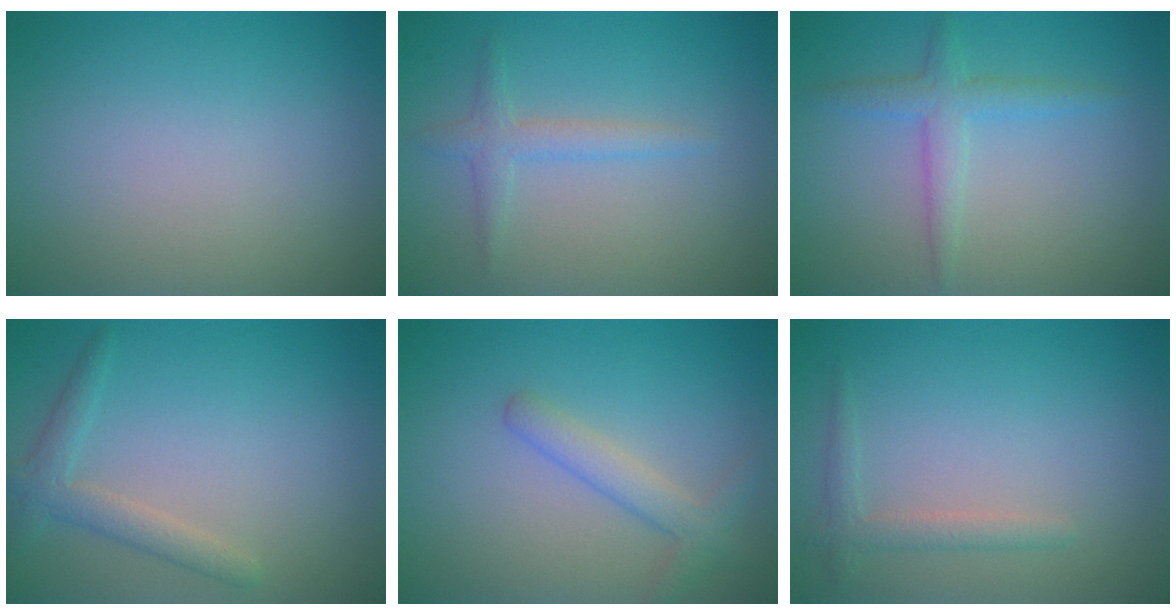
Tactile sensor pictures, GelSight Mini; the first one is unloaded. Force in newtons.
{"total": 1.8, "press": 1.8, "slide": 0.0}
{"total": 2.5, "press": 2.5, "slide": 0.1}
{"total": 2.3, "press": 2.3, "slide": 0.2}
{"total": 2.5, "press": 2.5, "slide": 0.2}
{"total": 1.7, "press": 1.6, "slide": 0.1}